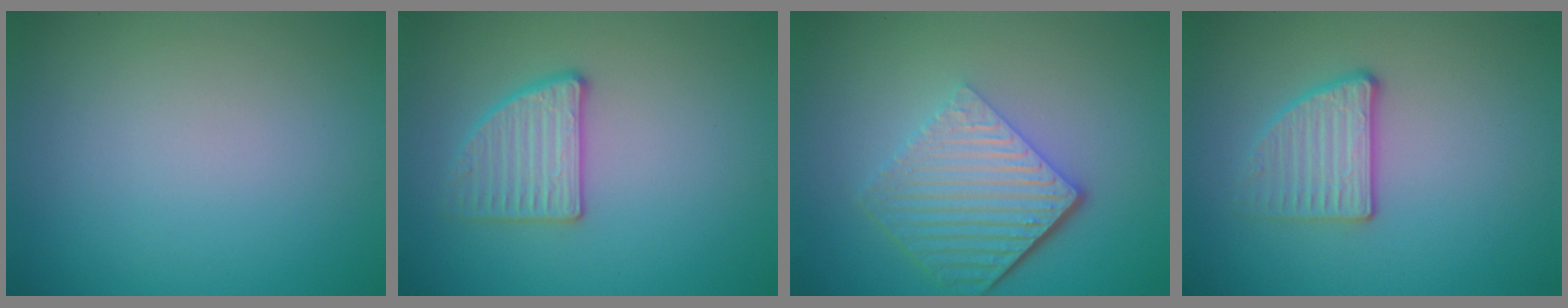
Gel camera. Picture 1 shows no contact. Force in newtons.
{"total": 2.8, "press": 2.8, "slide": 0.3}
{"total": 6.3, "press": 4.2, "slide": 4.7}
{"total": 2.7, "press": 2.5, "slide": 1.2}